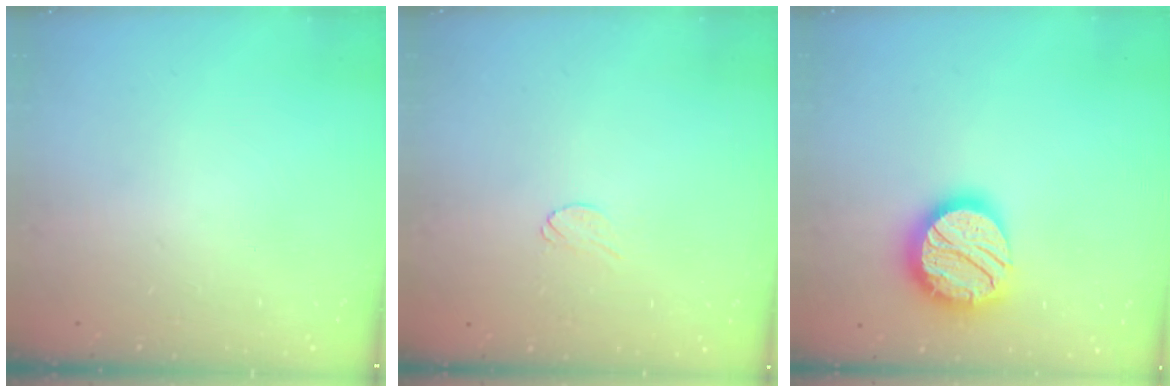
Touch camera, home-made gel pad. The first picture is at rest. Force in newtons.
{"total": 4.3, "press": 4.3, "slide": 0.3}
{"total": 20.2, "press": 20.2, "slide": 1.7}